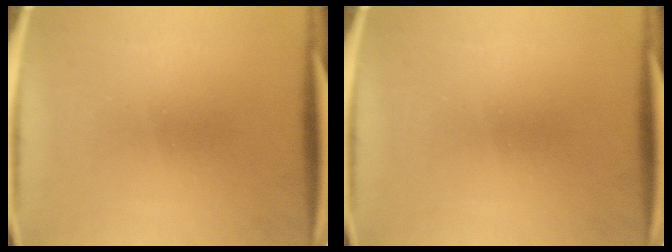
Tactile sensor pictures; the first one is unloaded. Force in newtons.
{"total": 0.0}